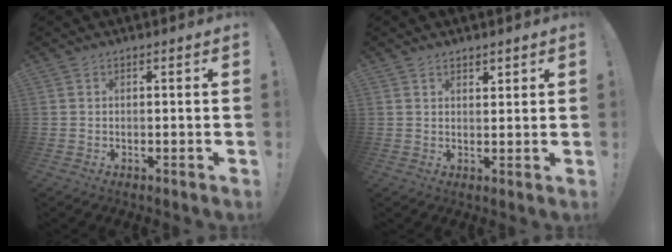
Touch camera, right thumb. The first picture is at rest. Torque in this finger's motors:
{"motor_torque": [0.06, 0.06, -0.03, 0.09, 0.08]}